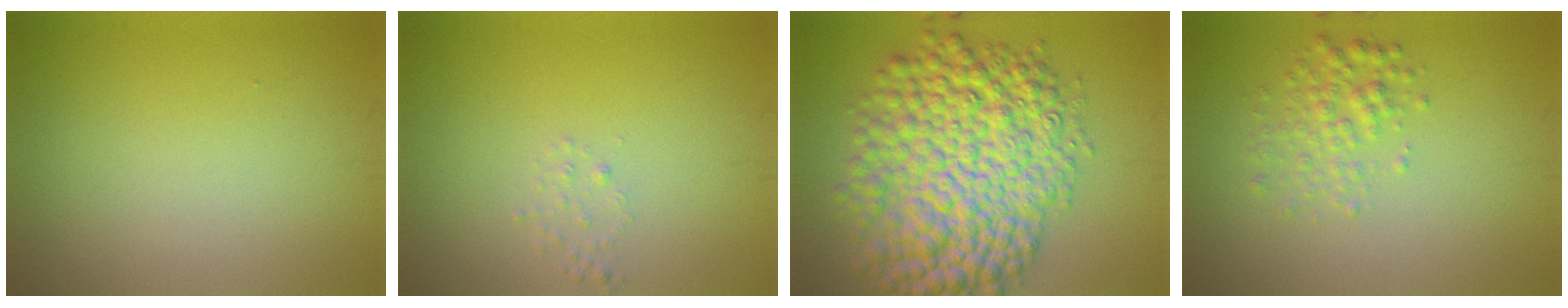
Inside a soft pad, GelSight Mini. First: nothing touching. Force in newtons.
{"total": 0.8, "press": 0.8, "slide": 0.1}
{"total": 12.3, "press": 12.3, "slide": 0.2}
{"total": 2.4, "press": 2.4, "slide": 0.1}